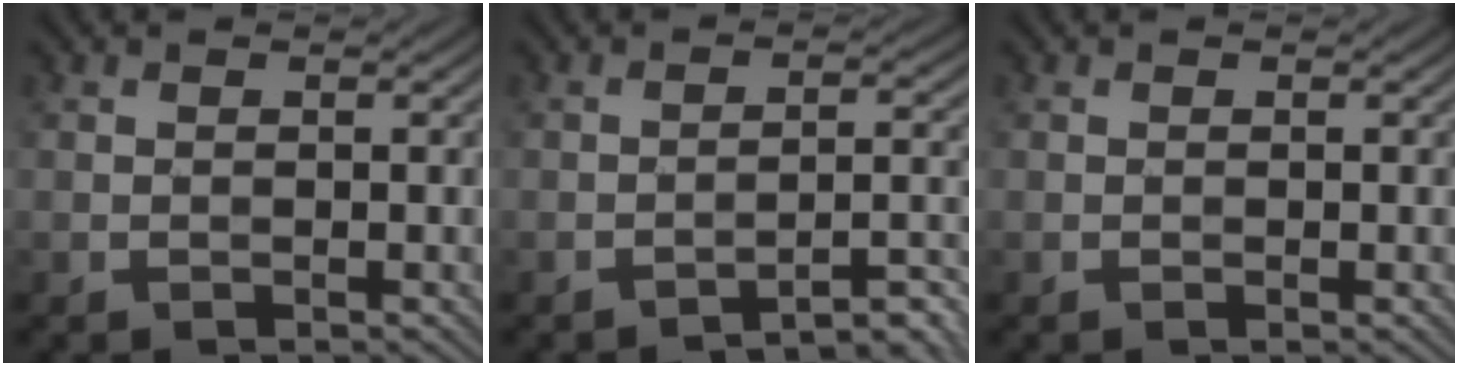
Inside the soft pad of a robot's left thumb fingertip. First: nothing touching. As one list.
[{"total": 4.3, "force": [-3.6, 0.4, 2.3], "torque": [-0.028, 0.019, -0.053]}, {"total": 0.0}]